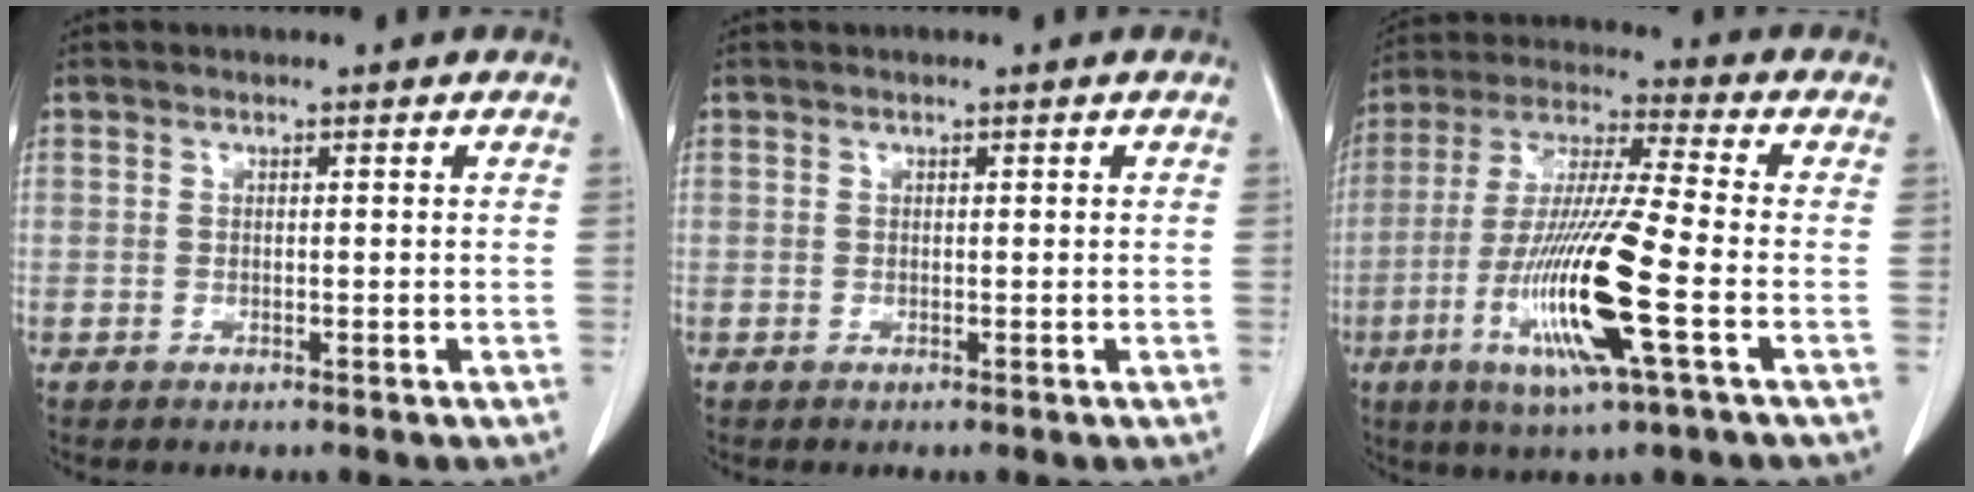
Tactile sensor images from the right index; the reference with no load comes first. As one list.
[{"total": 0.0}, {"total": 16.5, "force": [-5.2, 0.2, 15.7], "torque": [-0.321, -0.022, -0.101]}]